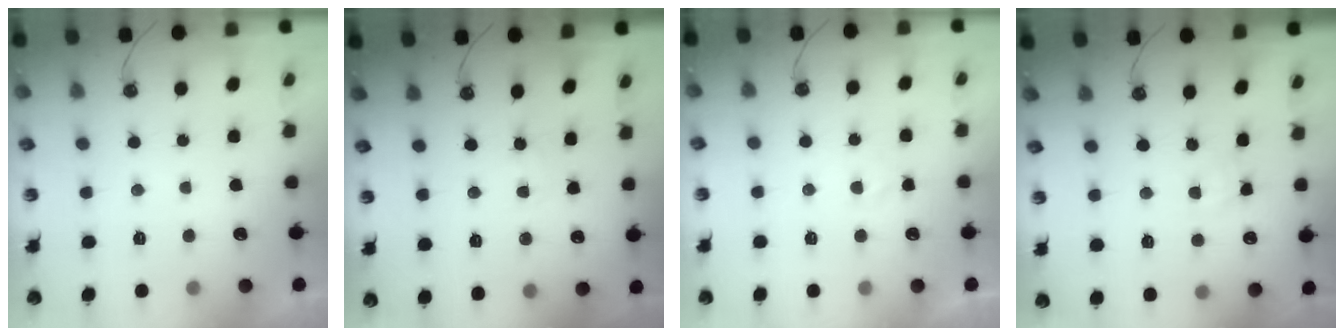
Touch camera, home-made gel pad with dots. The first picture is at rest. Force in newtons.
{"total": 2.8, "press": 2.7, "slide": 0.4}
{"total": 2.9, "press": 2.9, "slide": 0.4}
{"total": 3.9, "press": 3.9, "slide": 0.7}